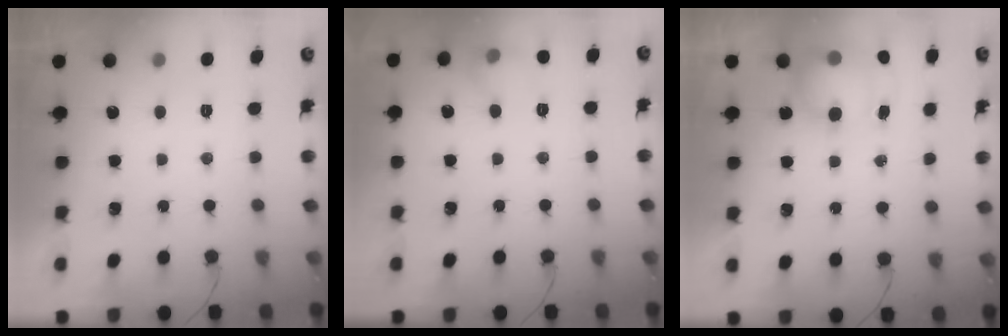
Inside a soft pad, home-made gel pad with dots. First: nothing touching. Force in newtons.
{"total": 6.5, "press": 6.4, "slide": 1.3}
{"total": 7.9, "press": 7.8, "slide": 1.2}